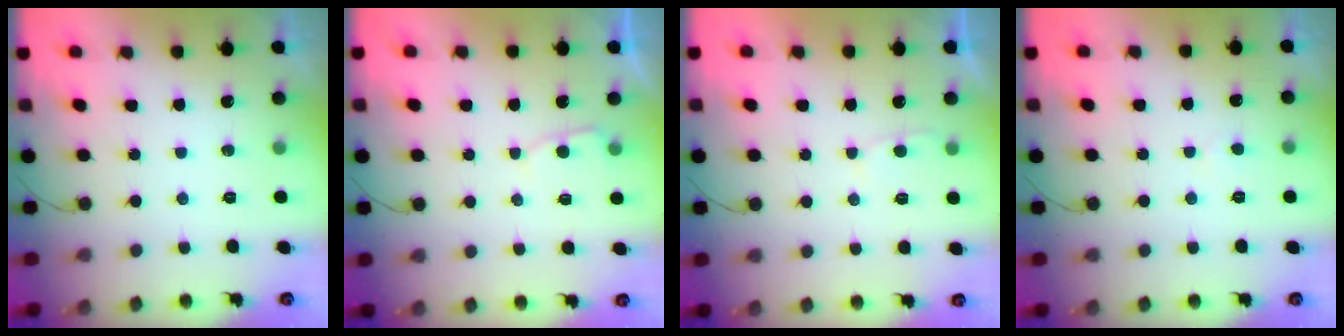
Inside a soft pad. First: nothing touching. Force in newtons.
{"total": 2.7, "press": 2.7, "slide": 0.3}
{"total": 2.4, "press": 2.4, "slide": 0.4}
{"total": 1.8, "press": 1.8, "slide": 0.2}